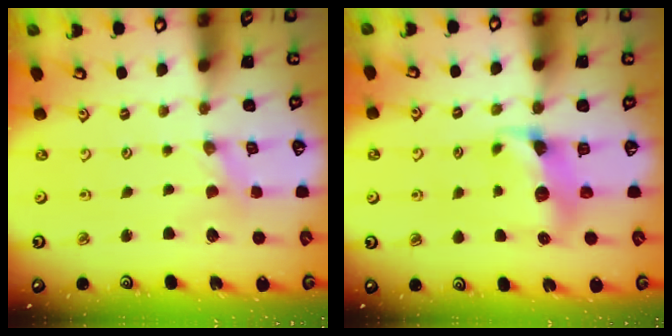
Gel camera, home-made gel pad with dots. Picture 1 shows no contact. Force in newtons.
{"total": 7.1, "press": 7.1, "slide": 0.3}